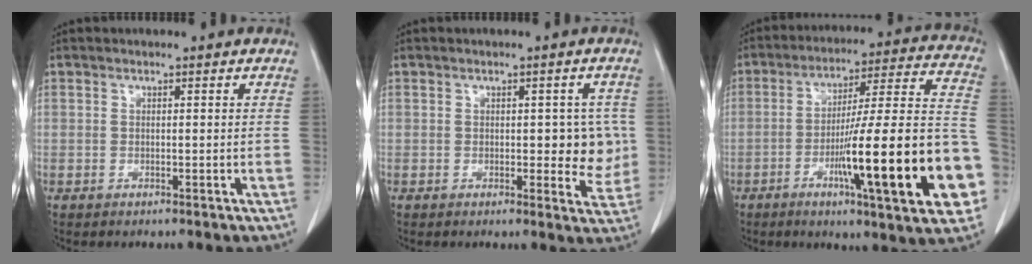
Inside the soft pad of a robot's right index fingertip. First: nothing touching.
{"total": 5.2, "force": [0.2, 2.6, 4.4], "torque": [-0.039, 0.007, 0.005]}
{"total": 24.2, "force": [-7.8, 1.6, 22.8], "torque": [-0.276, 0.002, -0.115]}